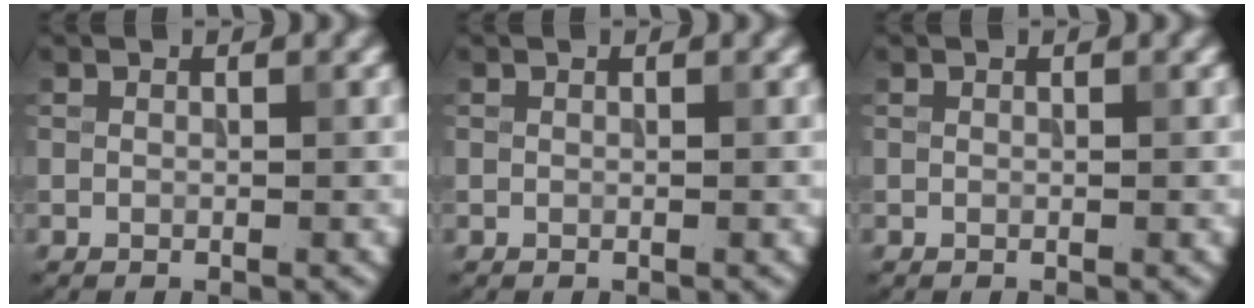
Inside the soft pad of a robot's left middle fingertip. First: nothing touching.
{"total": 0.0}
{"total": 0.0}